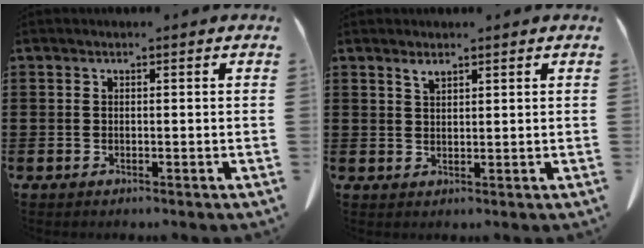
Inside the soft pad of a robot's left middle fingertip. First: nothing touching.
{"total": 1.7, "force": [1.3, 0.5, 0.9], "torque": [-0.022, 0.001, 0.025]}